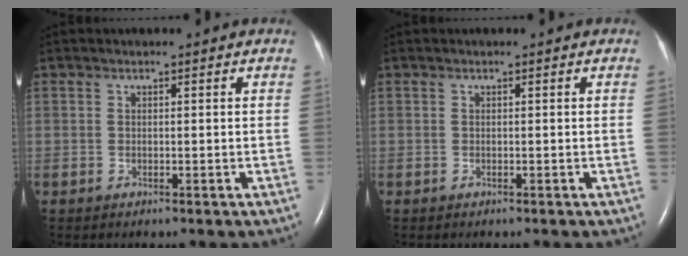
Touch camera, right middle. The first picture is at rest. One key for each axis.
{"total": 0.0}